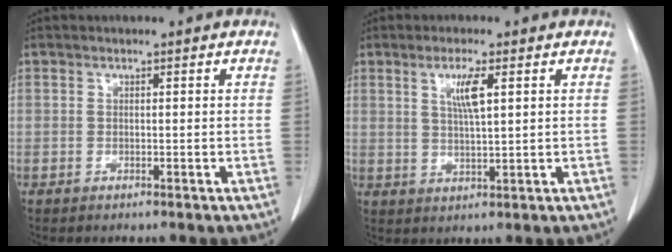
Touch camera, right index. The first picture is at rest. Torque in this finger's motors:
{"motor_torque": [0.37, 0.17, 0.09, 0.05]}